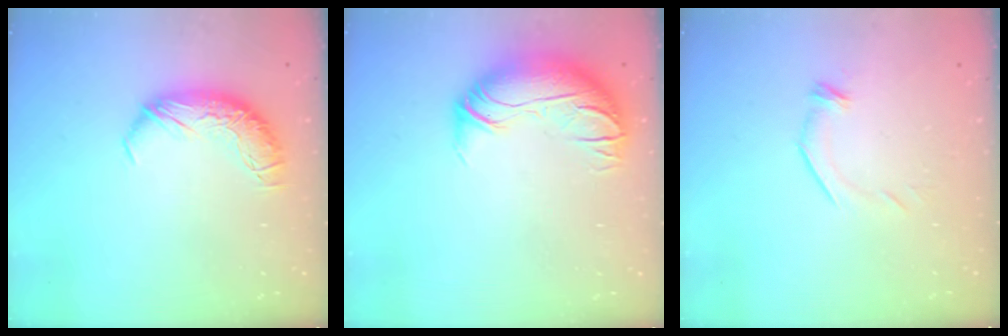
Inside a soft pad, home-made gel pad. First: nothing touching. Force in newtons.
{"total": 2.6, "press": 0.4, "slide": 2.6}
{"total": 4.6, "press": 4.4, "slide": 1.2}